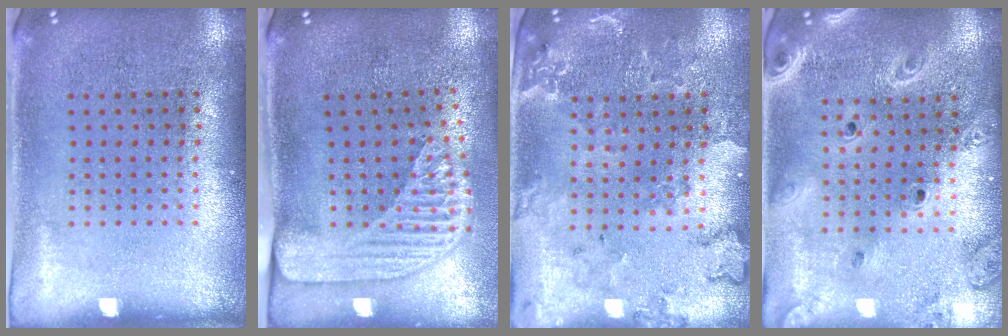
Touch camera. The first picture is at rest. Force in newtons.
{"total": 2.3, "press": 1.8, "slide": 1.5}
{"total": 0.5, "press": 0.5, "slide": 0.2}
{"total": 2.4, "press": 2.1, "slide": 1.1}